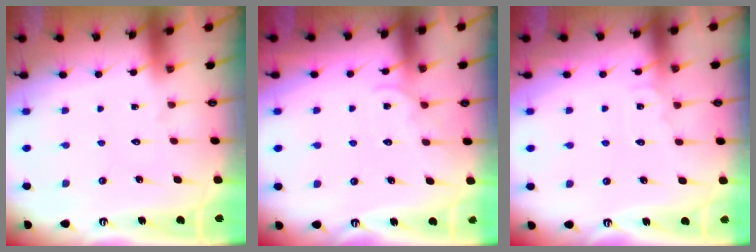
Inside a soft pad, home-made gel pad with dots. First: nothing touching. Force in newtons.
{"total": 5.1, "press": 5.1, "slide": 0.5}
{"total": 4.2, "press": 4.2, "slide": 0.4}